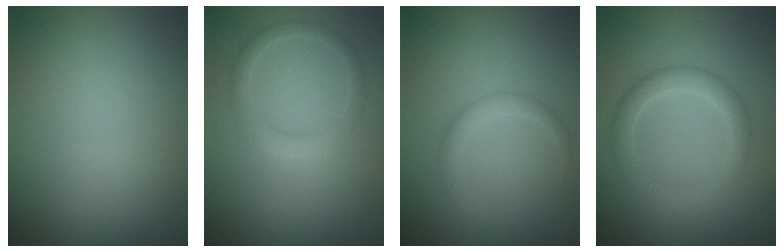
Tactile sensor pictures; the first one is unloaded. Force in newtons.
{"total": 2.1, "press": 2.1, "slide": 0.2}
{"total": 1.5, "press": 1.5, "slide": 0.1}
{"total": 3.0, "press": 3.0, "slide": 0.1}